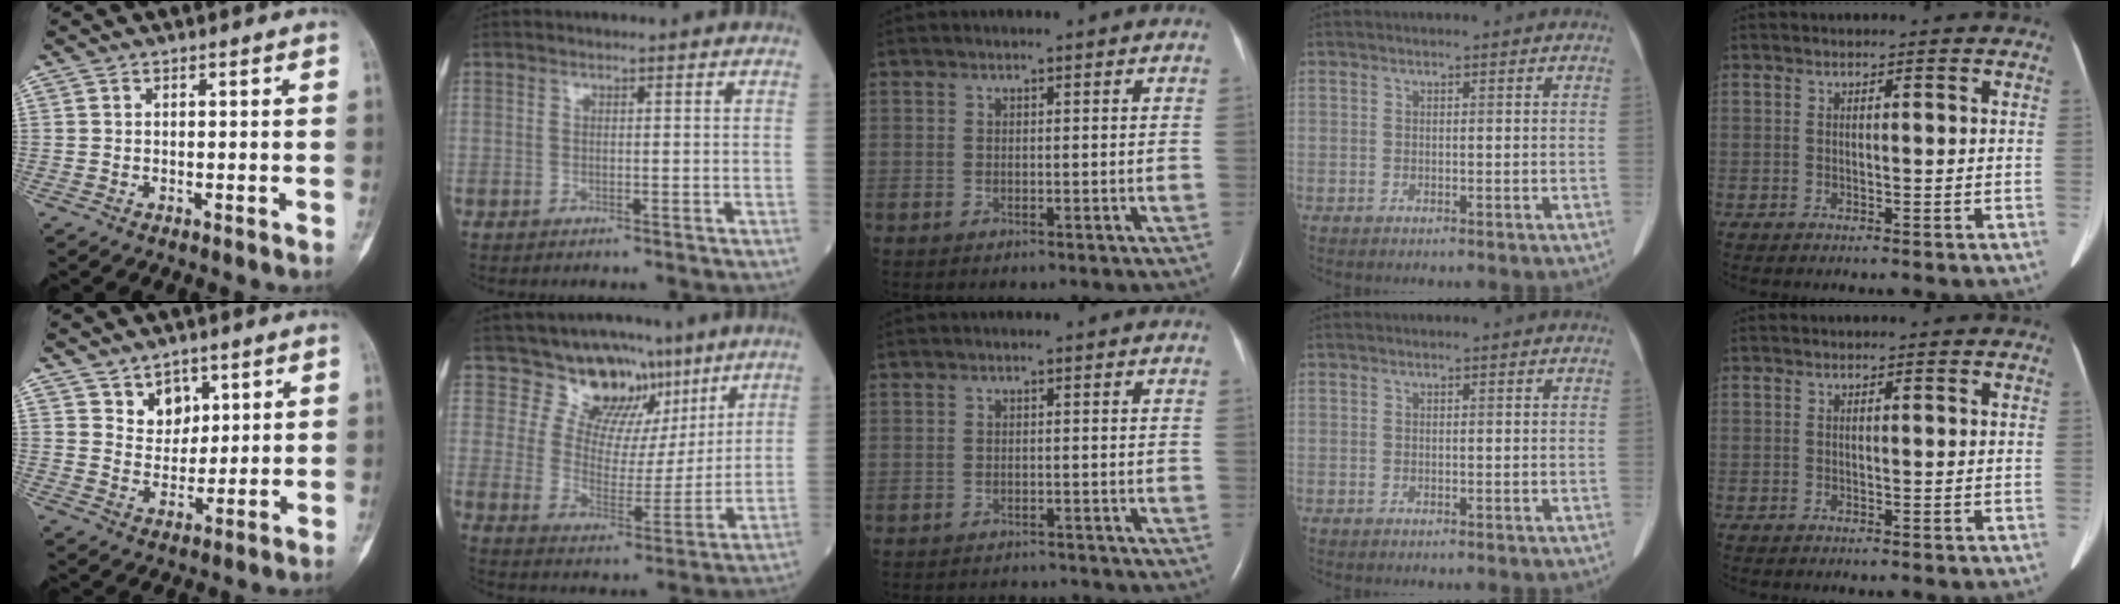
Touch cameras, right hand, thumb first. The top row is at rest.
{"thumb": {"total": 6.2, "force": [3.5, 4.7, 2.0], "torque": [-0.001, -0.024, 0.066]}, "index": {"total": 9.9, "force": [7.2, 5.8, 3.5], "torque": [-0.048, -0.001, 0.124]}, "middle": {"total": 4.0, "force": [-3.9, 0.4, -0.6], "torque": [0.007, -0.001, -0.053]}}